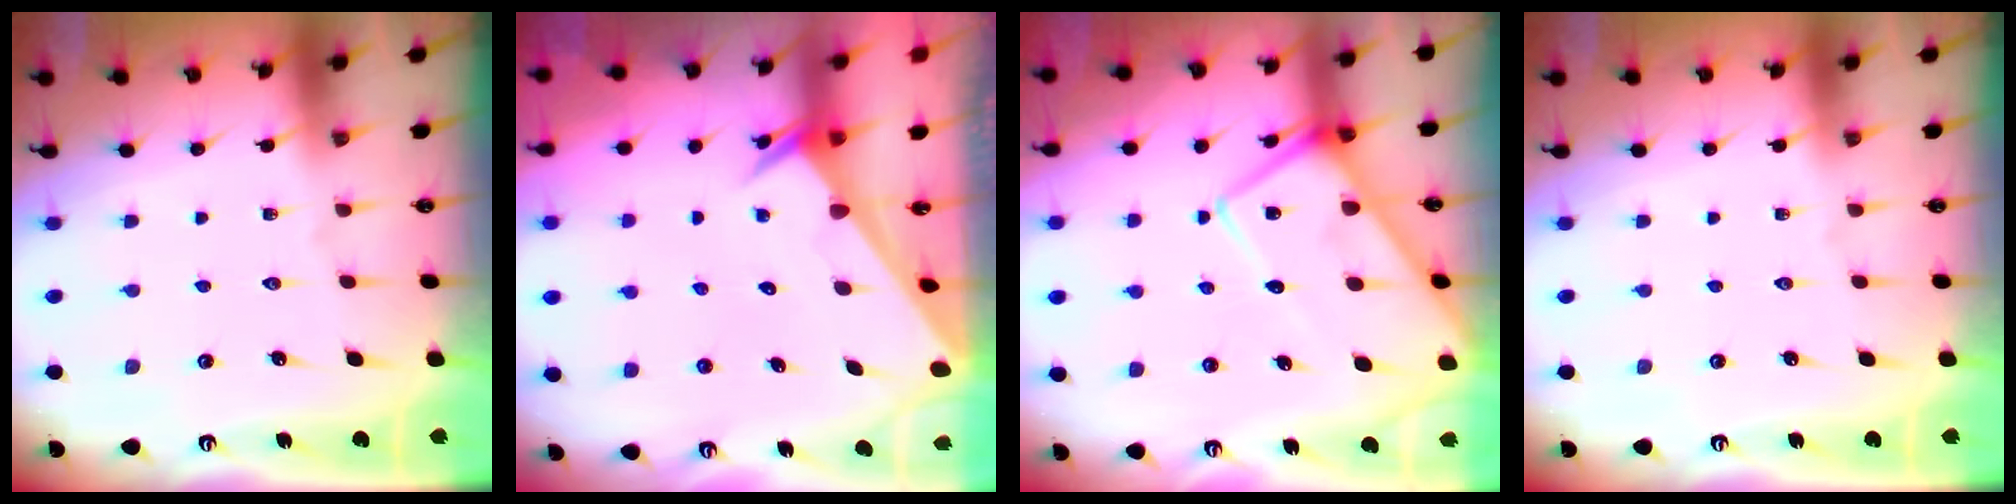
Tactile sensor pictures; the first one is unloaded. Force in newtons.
{"total": 2.1, "press": 2.1, "slide": 0.1}
{"total": 12.3, "press": 12.2, "slide": 1.3}
{"total": 0.0}